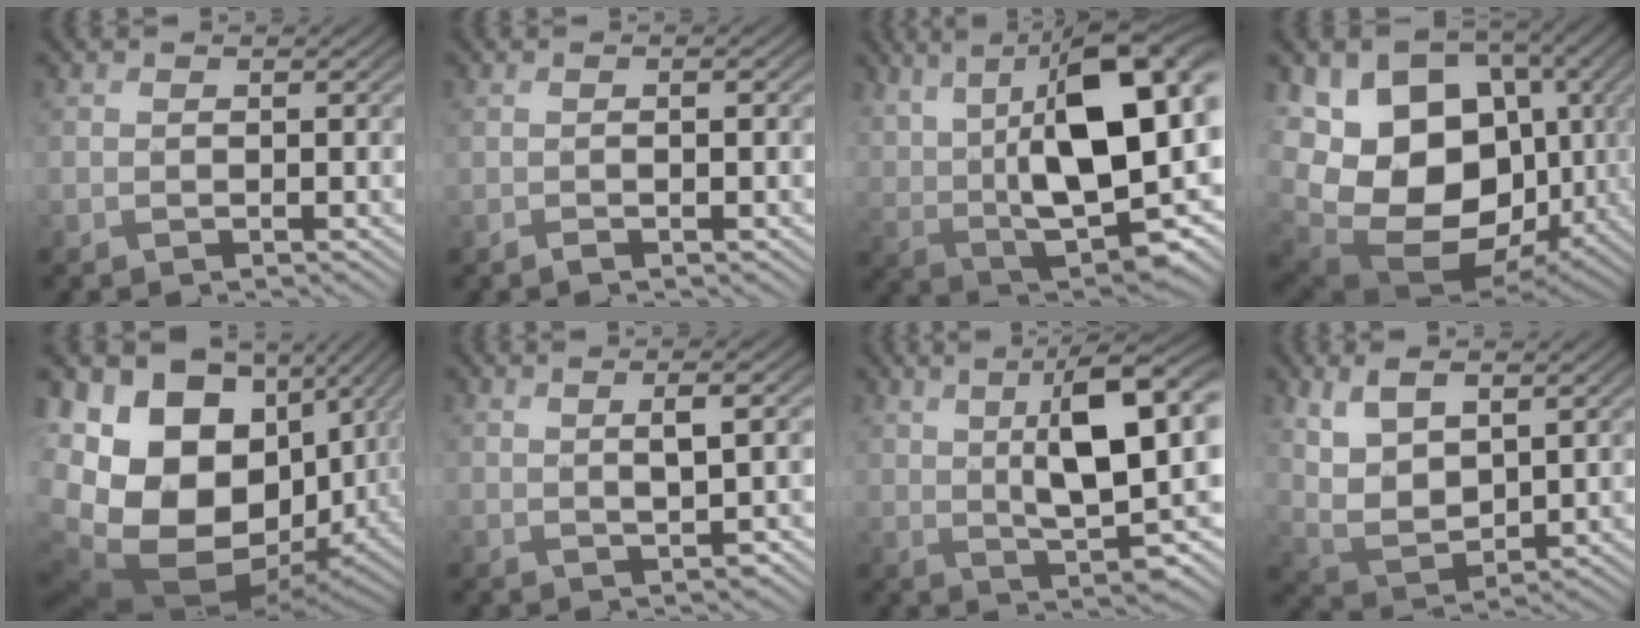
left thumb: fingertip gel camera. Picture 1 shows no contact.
{"total": 0.9, "force": [-0.2, -0.2, 0.9], "torque": [-0.016, 0.002, -0.001]}
{"total": 17.0, "force": [4.8, 7.1, 14.7], "torque": [-0.251, 0.009, 0.089]}
{"total": 17.3, "force": [0.2, 13.0, 11.5], "torque": [-0.228, -0.041, 0.041]}
{"total": 20.2, "force": [0.4, 14.4, 14.2], "torque": [-0.290, -0.033, 0.053]}
{"total": 2.9, "force": [1.3, 0.1, 2.6], "torque": [-0.047, 0.005, 0.027]}
{"total": 12.0, "force": [3.8, 3.5, 10.9], "torque": [-0.182, 0.001, 0.067]}
{"total": 8.1, "force": [4.5, 3.8, 5.6], "torque": [-0.128, -0.005, 0.097]}